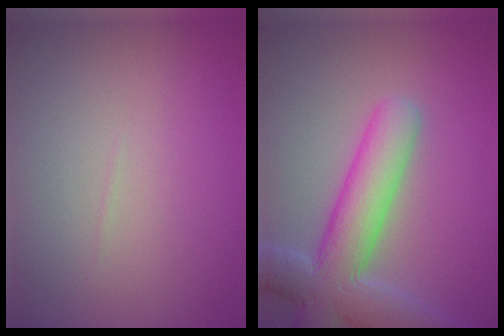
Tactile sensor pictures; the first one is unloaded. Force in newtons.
{"total": 8.2, "press": 8.1, "slide": 0.8}